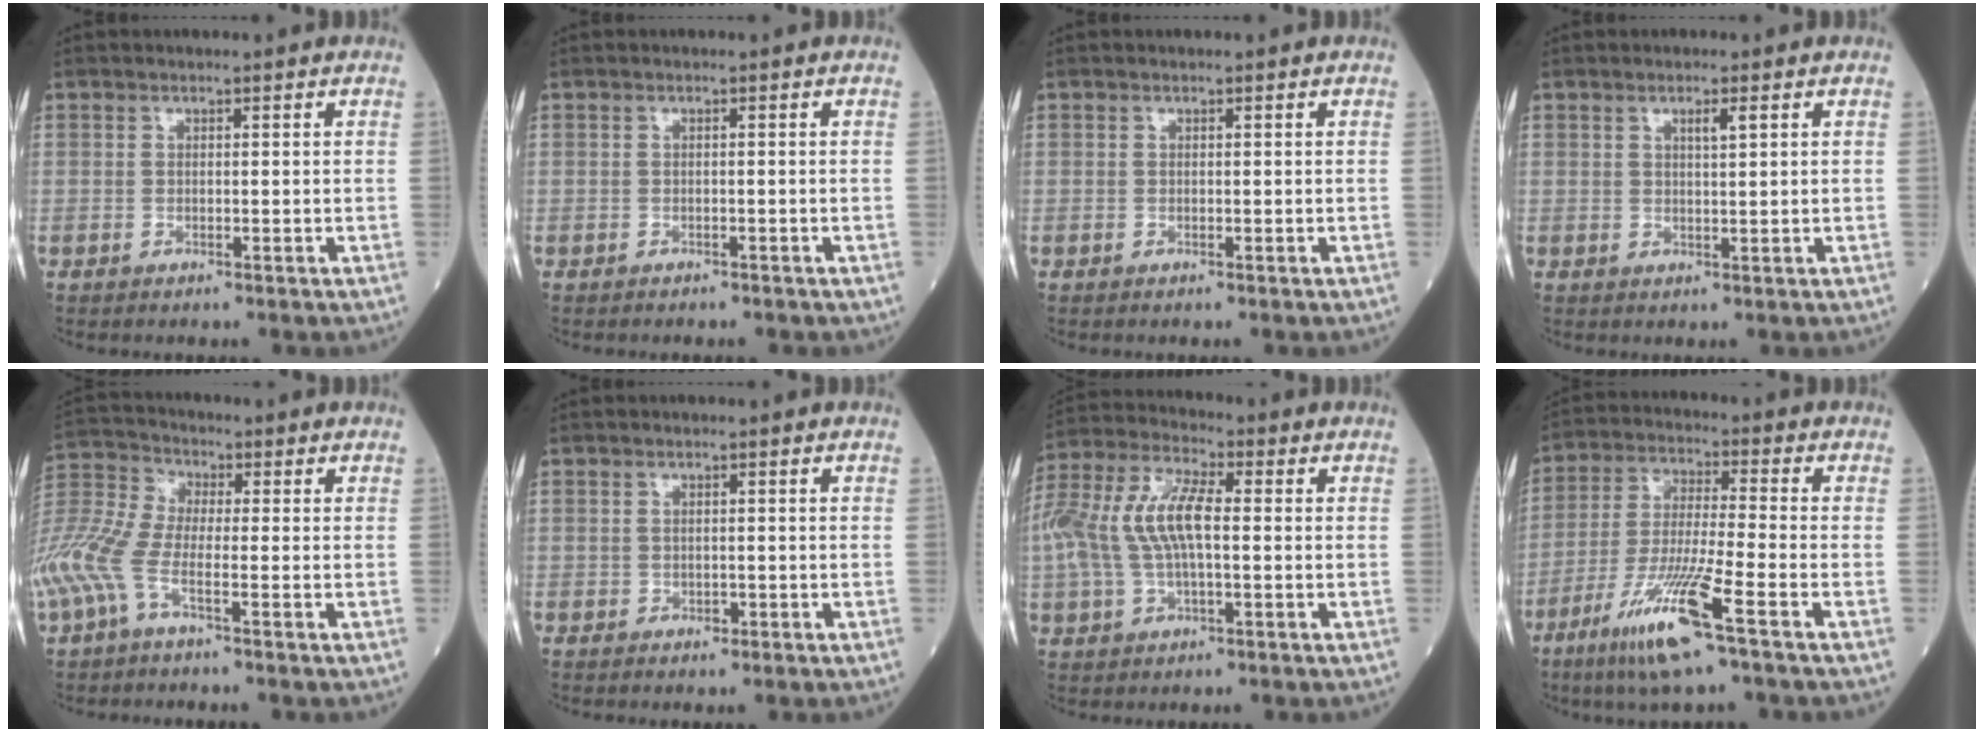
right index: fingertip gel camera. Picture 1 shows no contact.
{"total": 2.2, "force": [-1.8, 0.9, 0.8], "torque": [-0.017, -0.001, -0.018]}
{"total": 0.0}
{"total": 1.9, "force": [0.9, 0.1, 1.7], "torque": [-0.030, 0.000, 0.015]}
{"total": 11.8, "force": [-4.7, 3.8, 10.1], "torque": [-0.257, 0.010, -0.099]}
{"total": 0.8, "force": [-0.3, 0.5, 0.6], "torque": [-0.011, -0.001, -0.003]}
{"total": 11.6, "force": [0.3, 4.2, 10.8], "torque": [-0.247, 0.026, 0.005]}
{"total": 12.4, "force": [-6.8, -0.5, 10.3], "torque": [-0.209, -0.033, -0.132]}